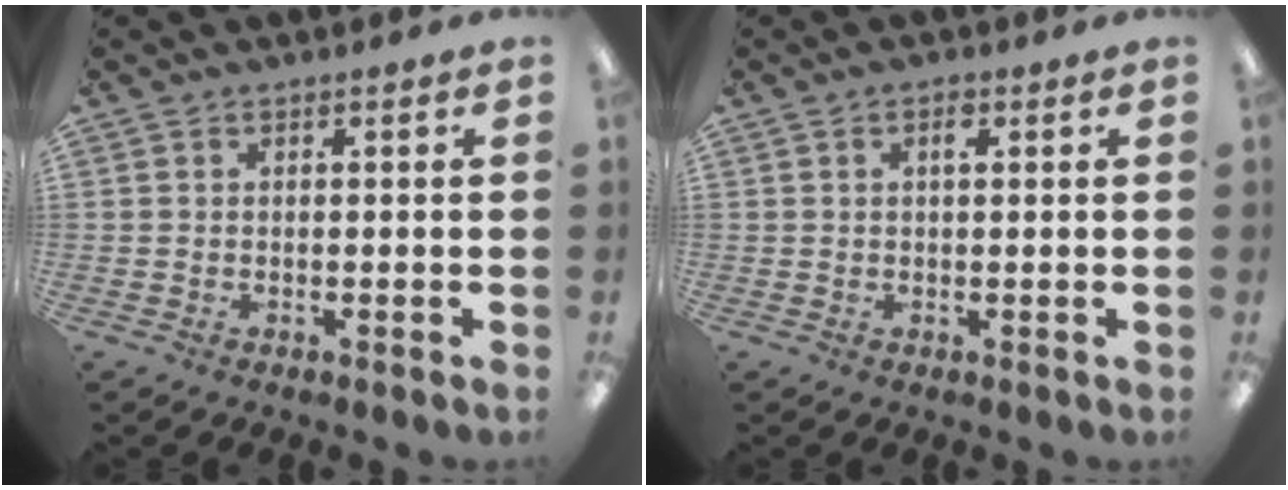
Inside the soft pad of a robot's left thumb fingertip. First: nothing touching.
{"total": 2.0, "force": [0.8, 0.9, 1.6], "torque": [-0.026, 0.003, 0.011]}